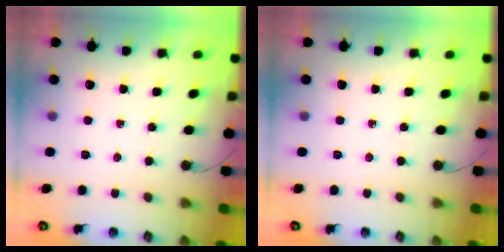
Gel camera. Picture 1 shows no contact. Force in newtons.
{"total": 0.0}